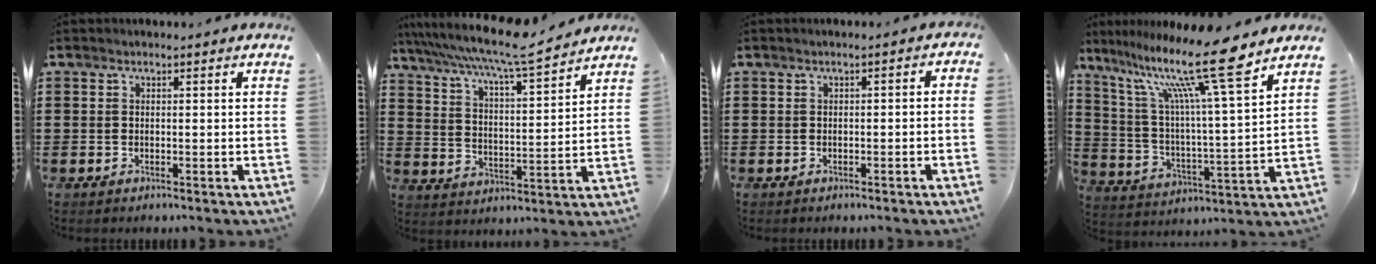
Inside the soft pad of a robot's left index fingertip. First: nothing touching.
{"total": 7.5, "force": [6.7, 0.0, 3.5], "torque": [-0.095, -0.042, 0.108]}
{"total": 1.1, "force": [-1.0, 0.3, 0.3], "torque": [-0.011, 0.002, -0.023]}
{"total": 15.8, "force": [10.8, 1.3, 11.4], "torque": [-0.228, -0.058, 0.168]}